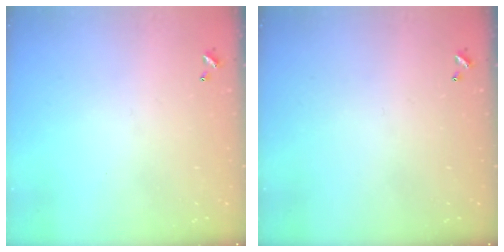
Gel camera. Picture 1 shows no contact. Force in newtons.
{"total": 0.0}